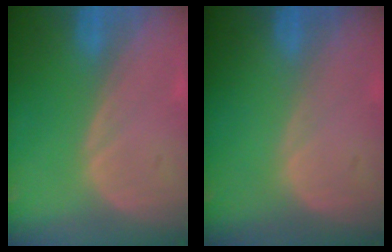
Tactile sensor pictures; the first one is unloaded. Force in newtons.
{"total": 0.0}